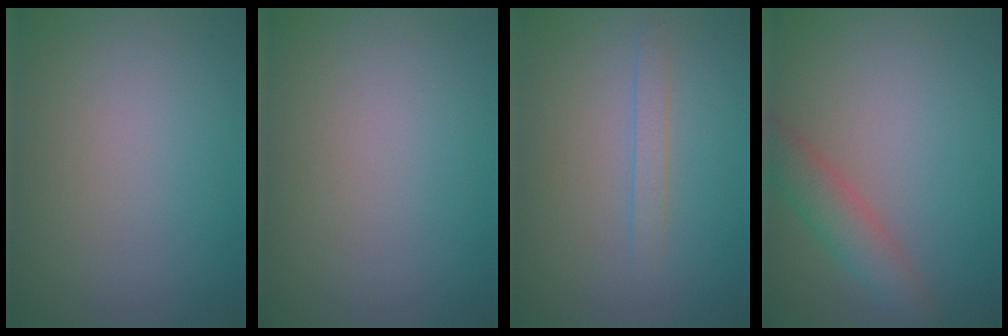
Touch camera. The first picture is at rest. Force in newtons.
{"total": 0.0}
{"total": 1.2, "press": 1.2, "slide": 0.0}
{"total": 3.3, "press": 3.3, "slide": 0.3}